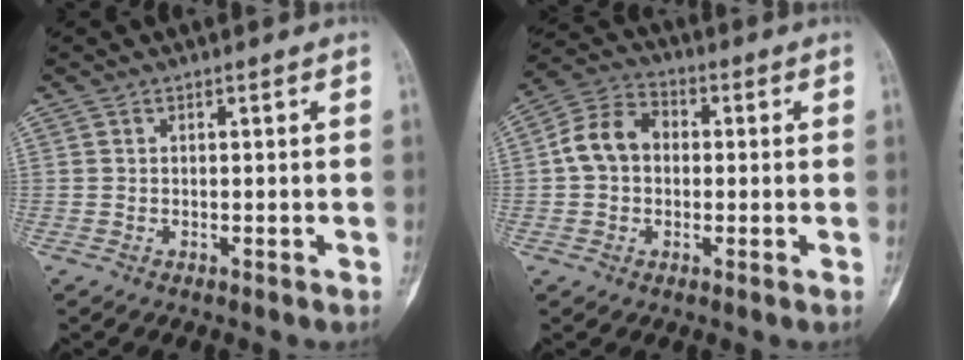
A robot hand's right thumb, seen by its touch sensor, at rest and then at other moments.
{"total": 8.7, "force": [0.3, 6.7, 5.5], "torque": [-0.091, 0.028, -0.007]}